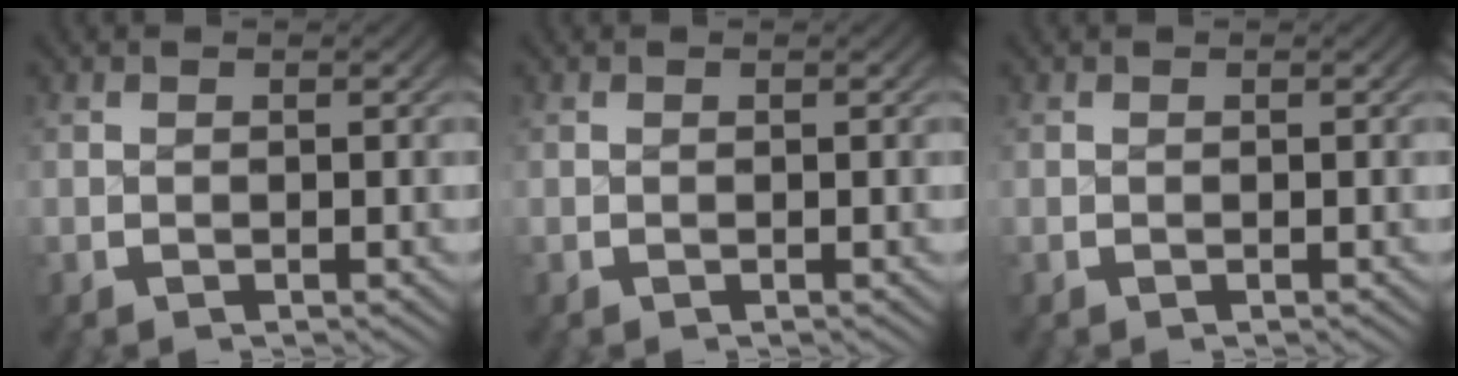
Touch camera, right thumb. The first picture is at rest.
{"total": 0.0}
{"total": 0.0}